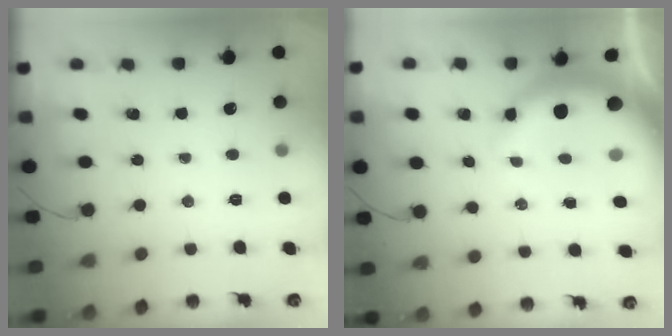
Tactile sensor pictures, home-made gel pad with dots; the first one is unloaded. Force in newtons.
{"total": 8.8, "press": 8.6, "slide": 2.1}